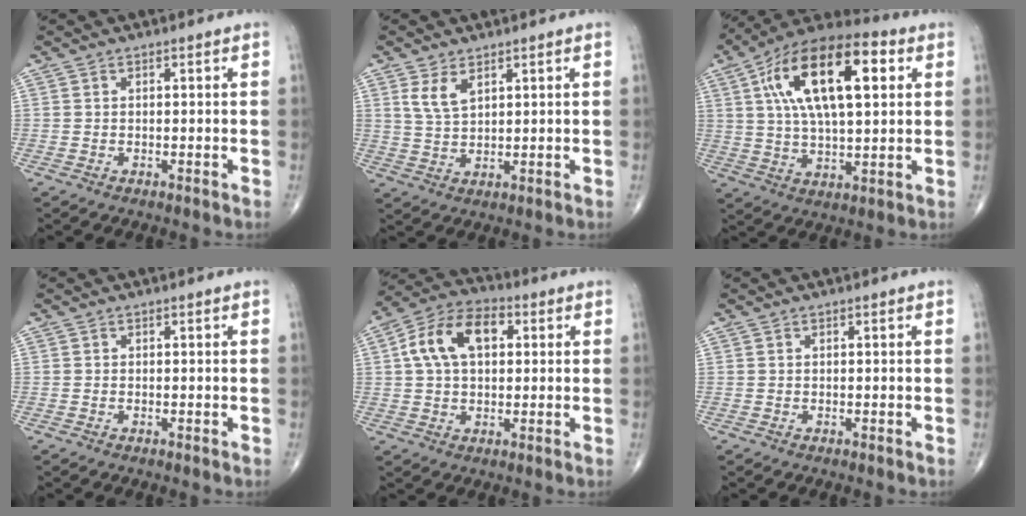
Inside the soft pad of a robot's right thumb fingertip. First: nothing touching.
{"total": 4.4, "force": [2.4, 2.1, 3.1], "torque": [-0.058, -0.011, 0.054]}
{"total": 21.4, "force": [6.2, 9.3, 18.2], "torque": [-0.306, 0.012, 0.095]}
{"total": 0.0}
{"total": 12.4, "force": [2.7, 7.8, 9.3], "torque": [-0.161, 0.025, 0.039]}
{"total": 0.0}